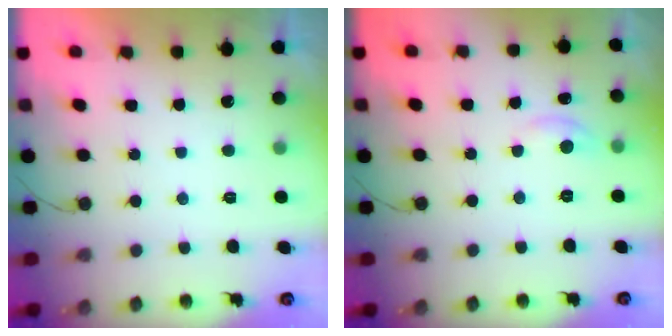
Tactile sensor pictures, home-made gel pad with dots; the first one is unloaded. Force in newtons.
{"total": 3.0, "press": 3.0, "slide": 0.3}